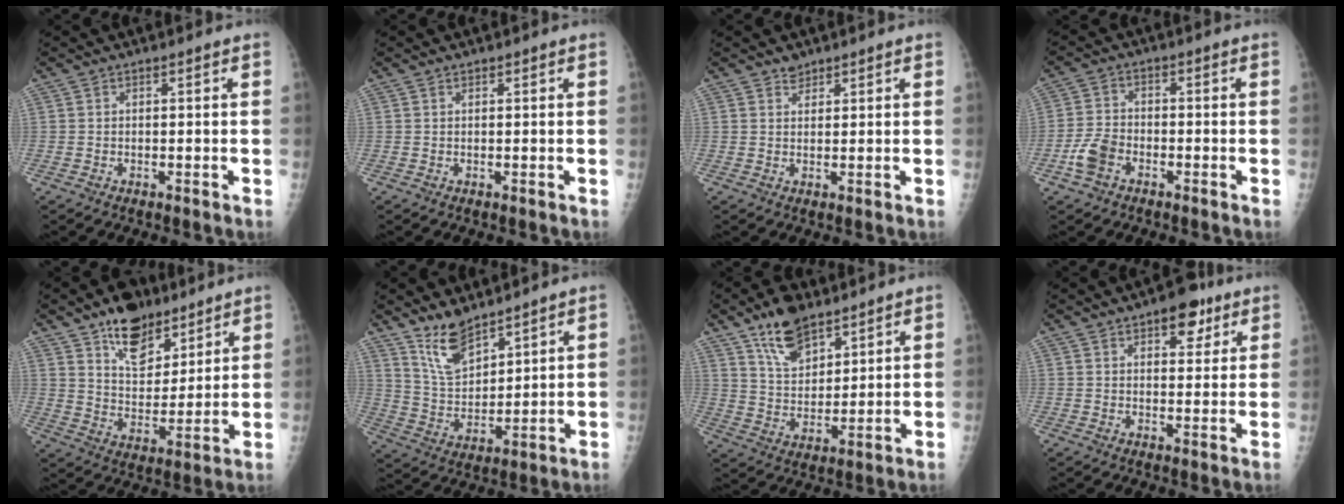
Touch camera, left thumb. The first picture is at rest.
{"total": 0.0}
{"total": 1.7, "force": [1.4, 0.9, 0.1], "torque": [0.013, -0.010, 0.019]}
{"total": 5.6, "force": [-2.7, 3.7, 3.2], "torque": [-0.065, 0.015, -0.055]}
{"total": 13.6, "force": [9.1, 7.4, 6.9], "torque": [-0.071, -0.057, 0.156]}
{"total": 9.0, "force": [7.2, 3.5, 4.2], "torque": [-0.060, -0.055, 0.154]}
{"total": 11.0, "force": [7.6, 5.4, 5.9], "torque": [-0.081, -0.041, 0.145]}
{"total": 7.4, "force": [4.2, 3.8, 4.7], "torque": [-0.033, -0.014, 0.052]}